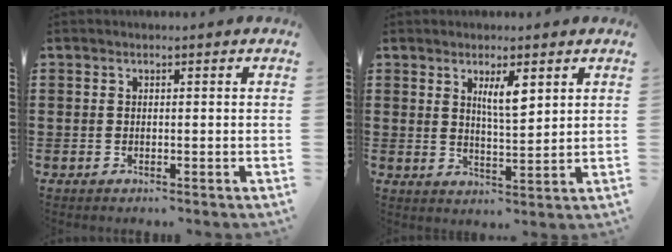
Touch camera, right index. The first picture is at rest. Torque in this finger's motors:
{"motor_torque": [0.43, -0.14, 0.27, 0.12]}